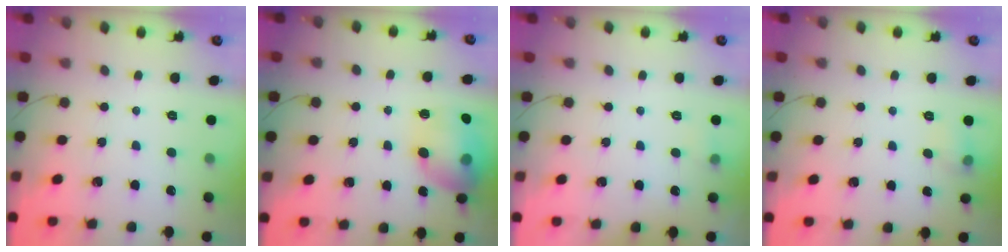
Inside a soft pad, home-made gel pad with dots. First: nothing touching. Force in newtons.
{"total": 16.8, "press": 16.7, "slide": 1.6}
{"total": 8.0, "press": 4.1, "slide": 6.9}
{"total": 6.0, "press": 5.8, "slide": 1.7}